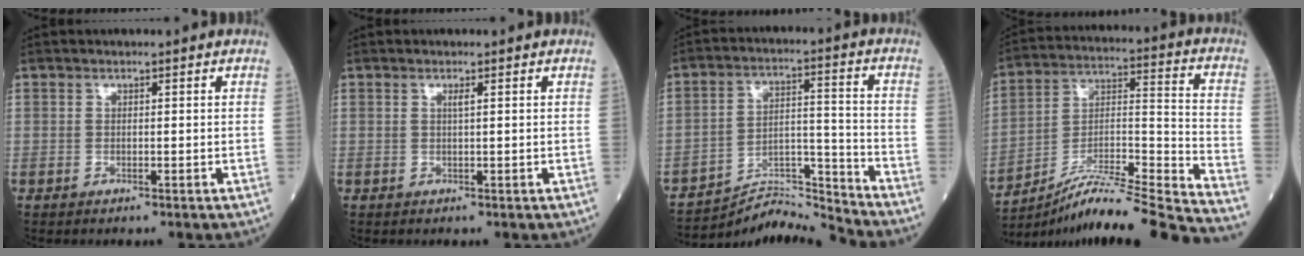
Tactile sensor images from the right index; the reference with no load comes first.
{"total": 0.8, "force": [0.3, -0.1, 0.7], "torque": [-0.017, -0.001, 0.006]}
{"total": 10.1, "force": [-9.8, -2.0, -1.4], "torque": [0.020, 0.046, -0.168]}
{"total": 22.3, "force": [-20.0, -2.2, 9.5], "torque": [-0.145, -0.004, -0.326]}